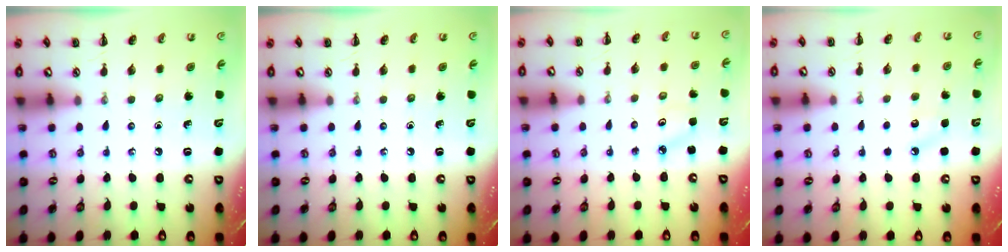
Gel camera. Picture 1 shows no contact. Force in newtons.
{"total": 0.0}
{"total": 2.3, "press": 2.2, "slide": 0.5}
{"total": 4.9, "press": 4.8, "slide": 1.2}